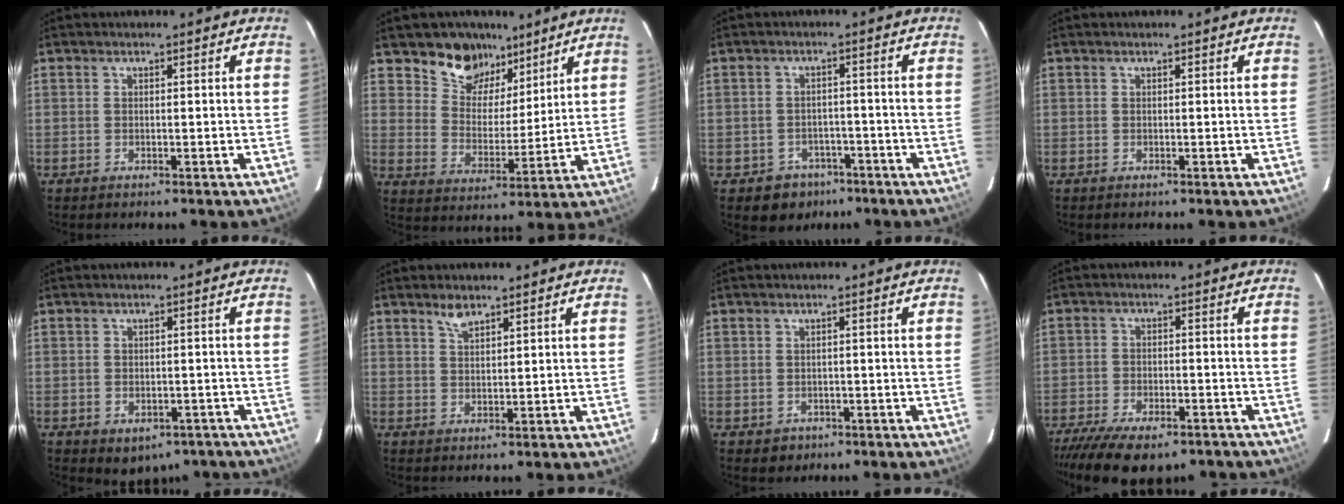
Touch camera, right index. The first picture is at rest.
{"total": 11.3, "force": [8.1, 7.3, 2.8], "torque": [-0.051, -0.004, 0.142]}
{"total": 5.9, "force": [-3.5, 4.8, 0.3], "torque": [-0.017, 0.026, -0.037]}
{"total": 0.0}
{"total": 7.5, "force": [-4.6, 5.1, 3.0], "torque": [-0.051, 0.003, -0.036]}
{"total": 2.8, "force": [2.3, 1.1, 1.3], "torque": [-0.023, 0.001, 0.043]}
{"total": 2.6, "force": [-0.6, 2.5, 0.3], "torque": [-0.005, -0.002, 0.000]}
{"total": 15.6, "force": [-11.9, 6.1, 8.0], "torque": [-0.176, -0.038, -0.180]}